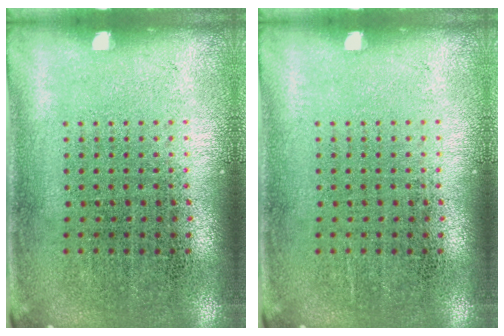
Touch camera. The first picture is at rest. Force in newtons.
{"total": 0.0}